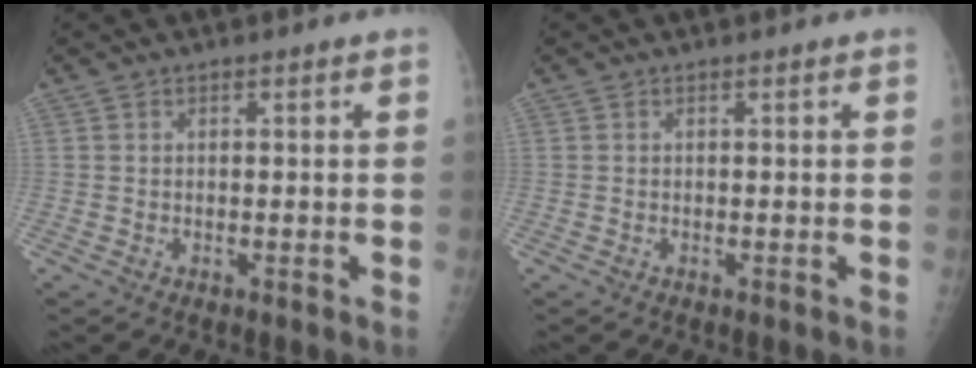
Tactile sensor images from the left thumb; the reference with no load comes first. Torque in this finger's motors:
{"motor_torque": [0.21, -0.01, 0.12, 0.04, 0.04]}